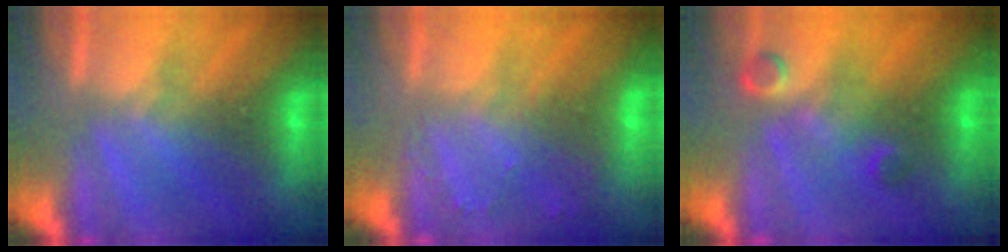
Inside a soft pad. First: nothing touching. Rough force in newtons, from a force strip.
{"total": 2.2}
{"total": 3.1}